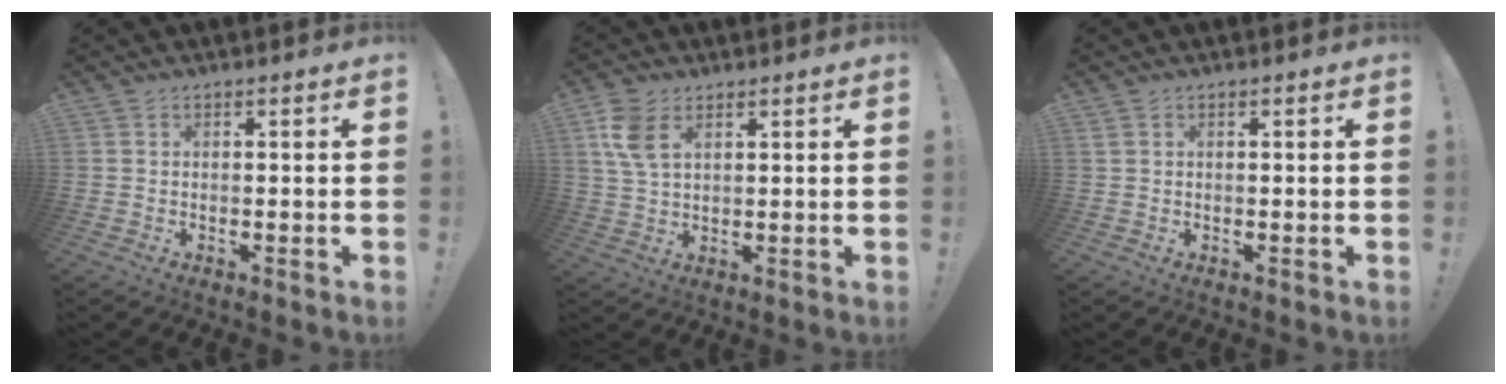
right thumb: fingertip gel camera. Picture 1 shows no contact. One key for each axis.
{"total": 8.0, "fx": 3.6, "fy": 4.4, "fz": 5.6, "tx": -0.119, "ty": -0.004, "tz": 0.070}
{"total": 0.8, "fx": 0.4, "fy": 0.3, "fz": 0.5, "tx": -0.013, "ty": 0.001, "tz": 0.008}